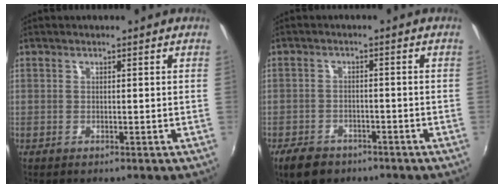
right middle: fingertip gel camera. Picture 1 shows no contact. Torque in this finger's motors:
{"motor_torque": [0.57, -0.51, 0.05, 0.02]}